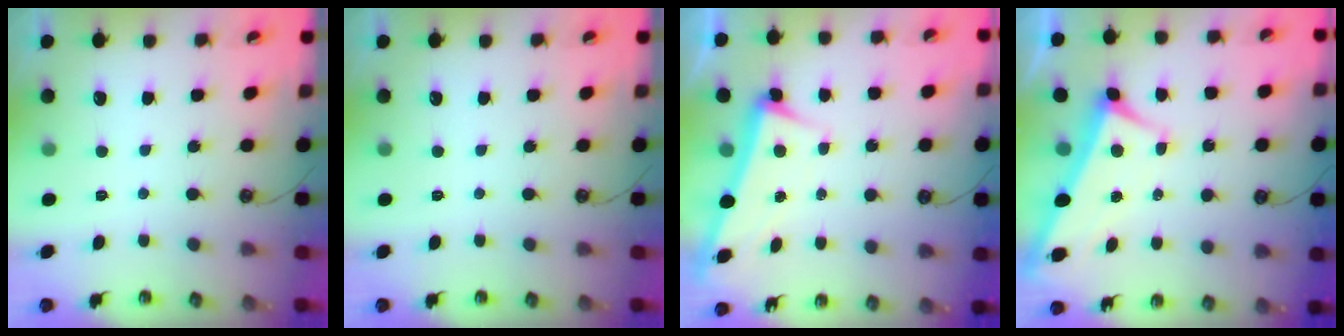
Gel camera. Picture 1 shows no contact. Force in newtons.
{"total": 0.0}
{"total": 3.5, "press": 3.3, "slide": 1.1}
{"total": 2.9, "press": 2.8, "slide": 0.9}